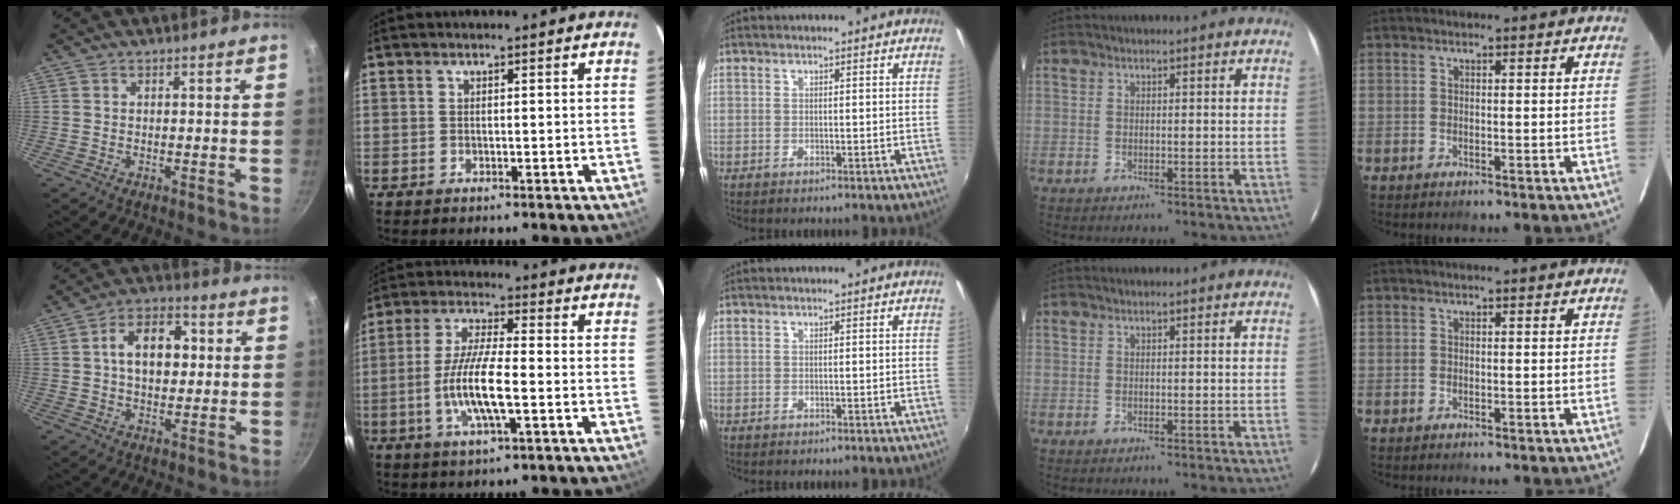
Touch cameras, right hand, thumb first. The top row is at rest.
{"thumb": {"total": 11.0, "force": [1.5, 7.4, 8.0], "torque": [-0.091, 0.016, 0.013]}, "index": {"total": 10.5, "force": [-2.8, 2.1, 10.0], "torque": [-0.200, -0.003, -0.056]}}